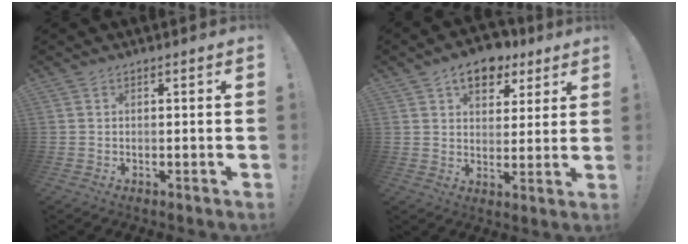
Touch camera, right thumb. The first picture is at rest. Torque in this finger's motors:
{"motor_torque": [0.34, 2.18, -0.01, 0.15, 0.00]}